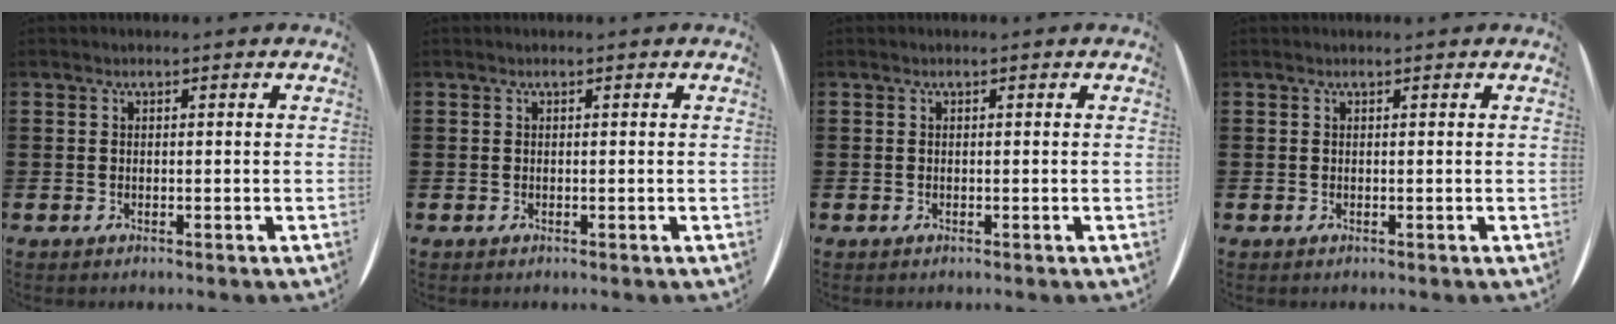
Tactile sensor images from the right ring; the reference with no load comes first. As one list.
[{"total": 0.0}, {"total": 0.0}, {"total": 0.0}]